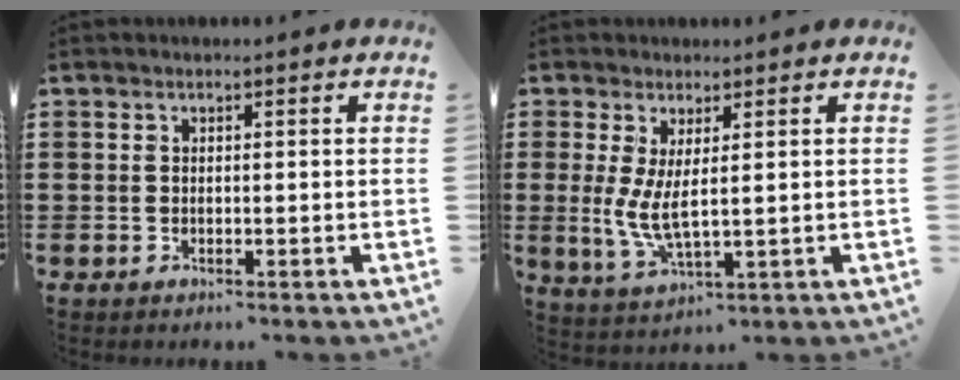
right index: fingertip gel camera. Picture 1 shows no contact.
{"total": 4.6, "force": [1.0, 1.0, 4.4], "torque": [-0.111, -0.014, 0.014]}